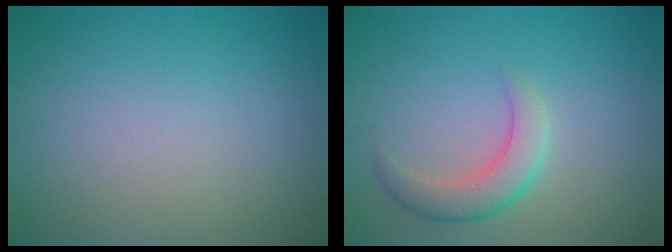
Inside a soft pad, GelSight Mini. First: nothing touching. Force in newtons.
{"total": 3.2, "press": 3.2, "slide": 0.2}